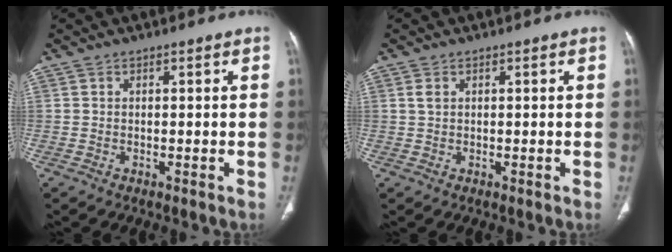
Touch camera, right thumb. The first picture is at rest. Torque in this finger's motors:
{"motor_torque": [-0.03, -0.11, 0.39, -0.19, -0.02]}